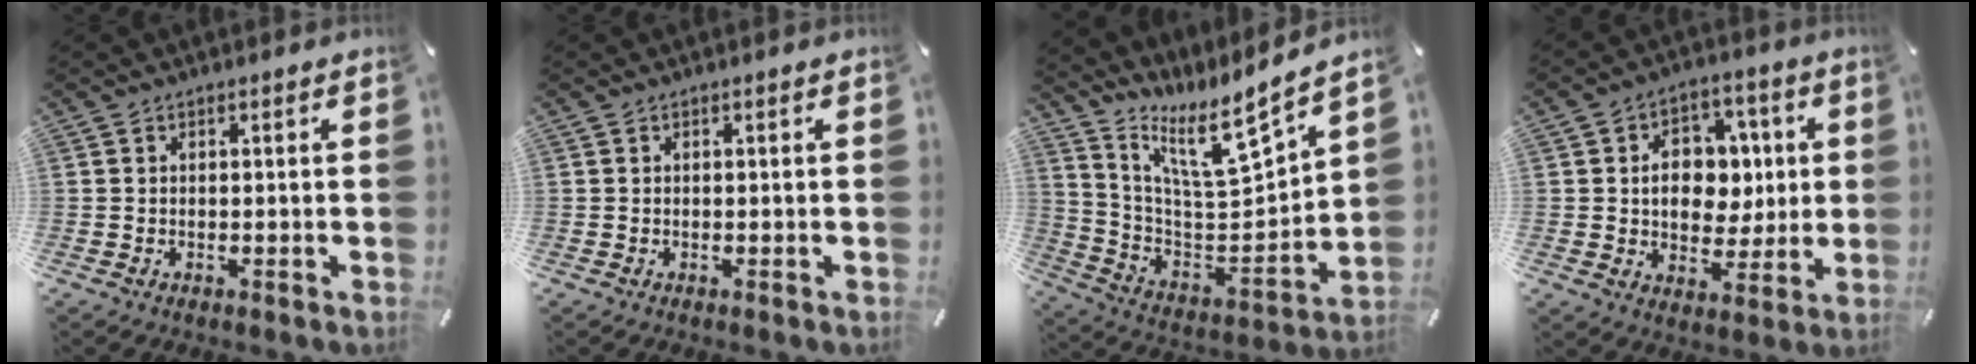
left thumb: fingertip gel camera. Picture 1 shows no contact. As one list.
[{"total": 0.0}, {"total": 12.4, "force": [9.6, 3.1, 7.2], "torque": [-0.118, -0.101, 0.158]}, {"total": 10.7, "force": [0.9, 9.0, 5.8], "torque": [-0.081, 0.006, 0.021]}]